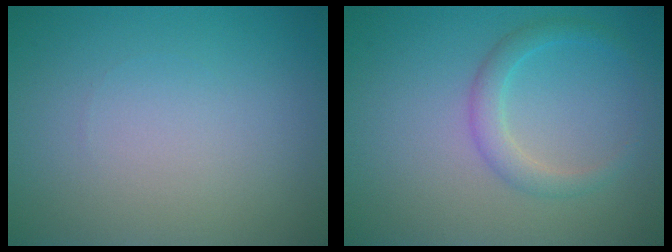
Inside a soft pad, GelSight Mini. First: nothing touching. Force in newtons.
{"total": 2.2, "press": 2.2, "slide": 0.1}